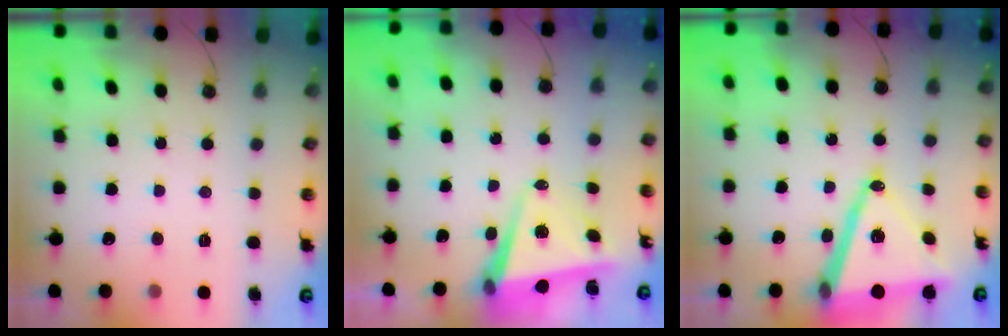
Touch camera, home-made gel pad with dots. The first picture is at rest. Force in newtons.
{"total": 5.6, "press": 5.4, "slide": 1.3}
{"total": 17.2, "press": 16.8, "slide": 3.8}